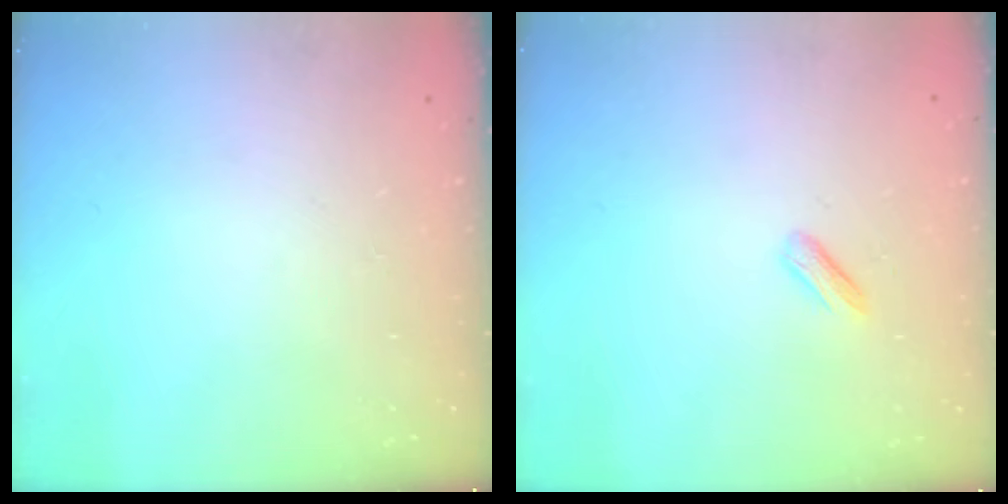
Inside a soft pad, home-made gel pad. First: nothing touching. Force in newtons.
{"total": 2.8, "press": 2.7, "slide": 0.8}